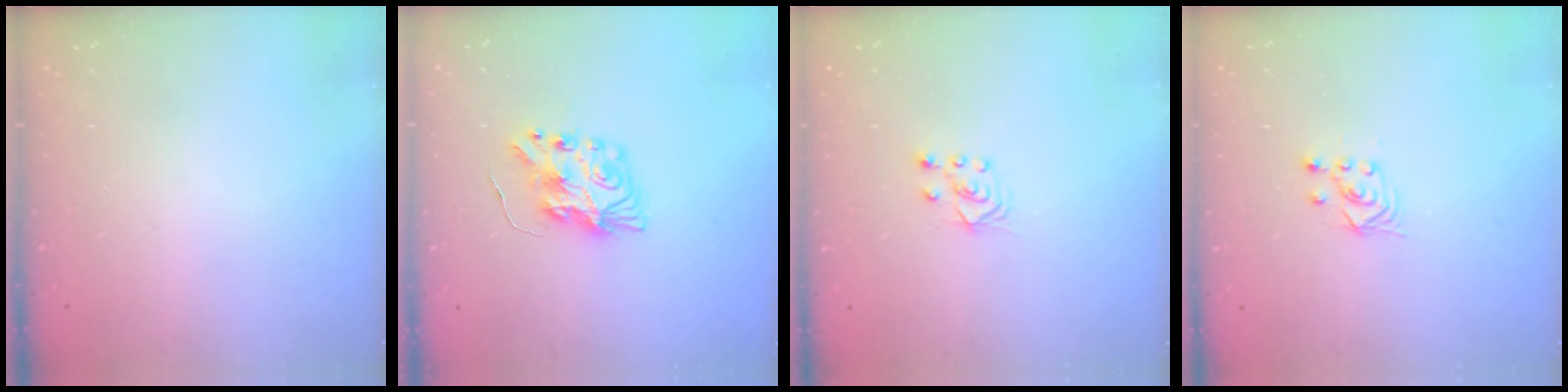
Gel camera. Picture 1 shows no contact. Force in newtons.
{"total": 8.7, "press": 8.7, "slide": 0.3}
{"total": 4.3, "press": 4.3, "slide": 0.6}
{"total": 2.9, "press": 2.5, "slide": 1.4}